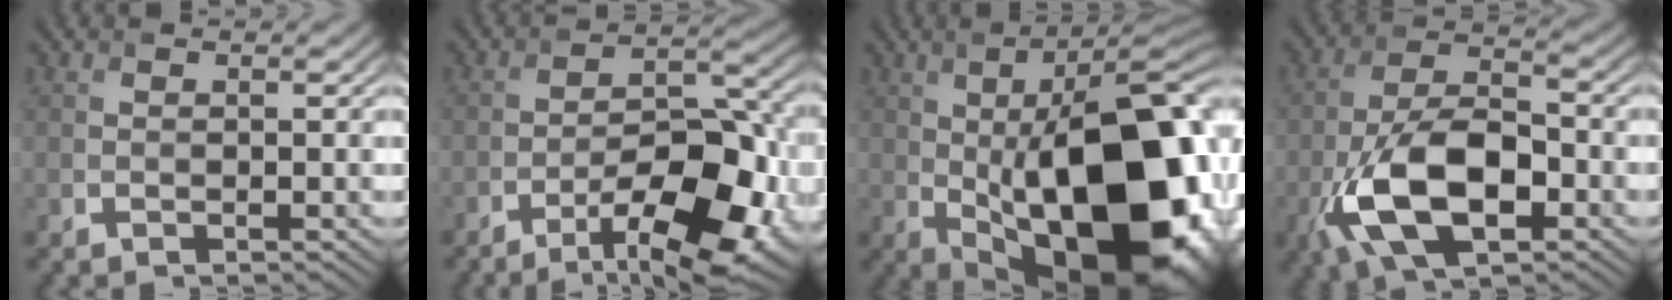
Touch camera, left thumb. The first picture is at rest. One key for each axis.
{"total": 14.4, "fx": -7.6, "fy": 5.4, "fz": 10.9, "tx": -0.157, "ty": 0.002, "tz": -0.119}
{"total": 22.5, "fx": -2.7, "fy": 10.6, "fz": 19.7, "tx": -0.267, "ty": 0.001, "tz": -0.051}
{"total": 12.8, "fx": -5.0, "fy": 6.3, "fz": 10.0, "tx": -0.211, "ty": -0.011, "tz": -0.104}